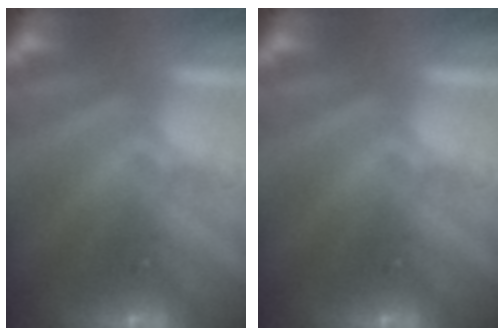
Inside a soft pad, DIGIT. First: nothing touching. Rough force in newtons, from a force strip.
{"total": 0.0}